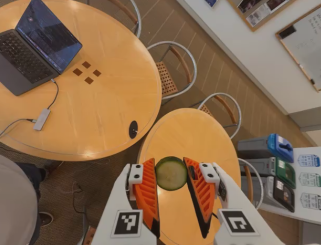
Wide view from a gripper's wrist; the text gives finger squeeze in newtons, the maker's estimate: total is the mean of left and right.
{"total": 7.9, "left": 8.2, "right": 7.6}